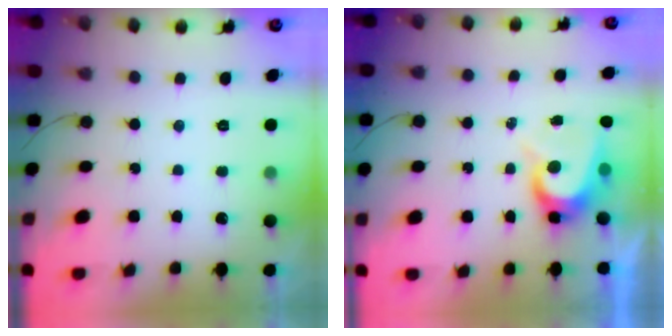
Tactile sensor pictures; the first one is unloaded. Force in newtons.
{"total": 7.5, "press": 7.5, "slide": 0.7}